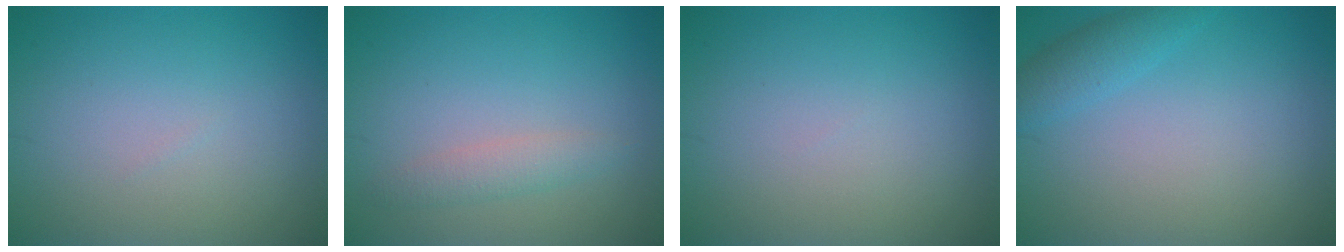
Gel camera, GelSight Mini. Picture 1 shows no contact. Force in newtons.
{"total": 1.7, "press": 1.7, "slide": 0.1}
{"total": 0.0}
{"total": 2.1, "press": 2.1, "slide": 0.2}